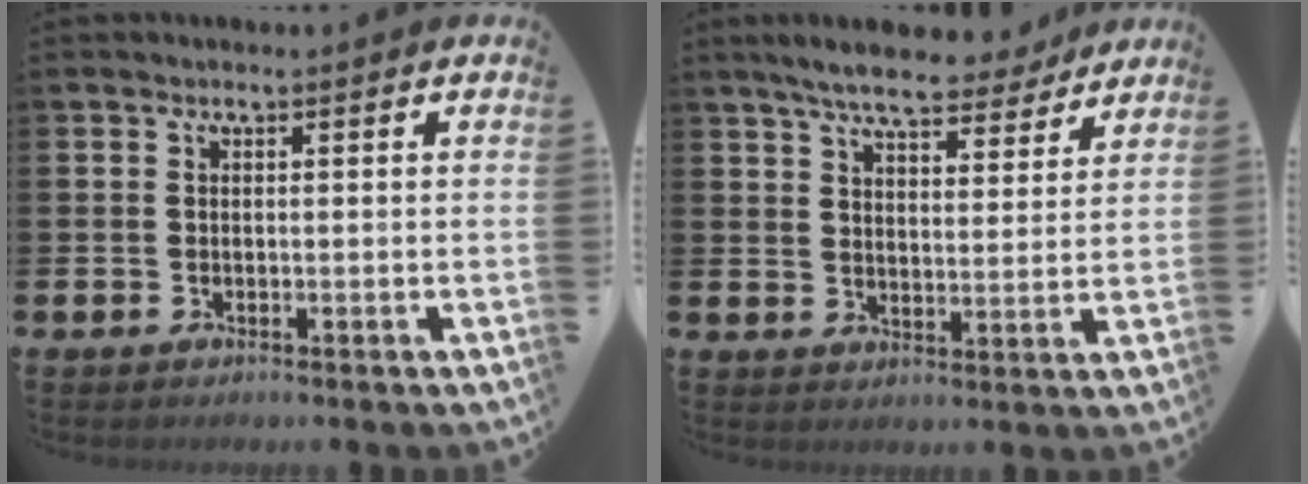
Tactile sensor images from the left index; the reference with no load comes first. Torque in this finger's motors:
{"motor_torque": [1.16, -0.98, 0.37, 0.21]}